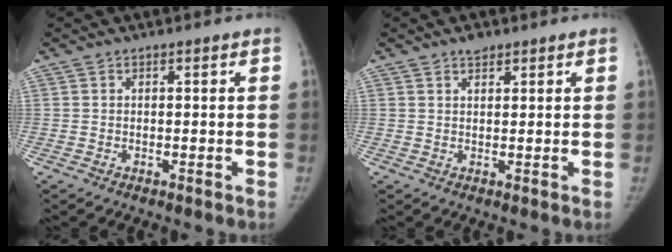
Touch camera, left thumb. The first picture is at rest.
{"total": 1.9, "force": [1.4, 0.9, 0.8], "torque": [-0.006, -0.009, 0.022]}